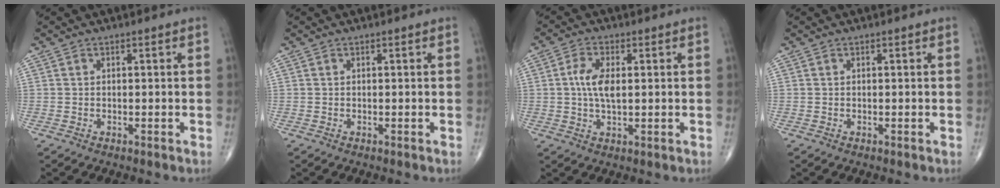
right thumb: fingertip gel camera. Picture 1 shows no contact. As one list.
[{"total": 0.0}, {"total": 5.9, "force": [0.7, 2.7, 5.2], "torque": [-0.109, 0.000, 0.009]}, {"total": 0.0}]